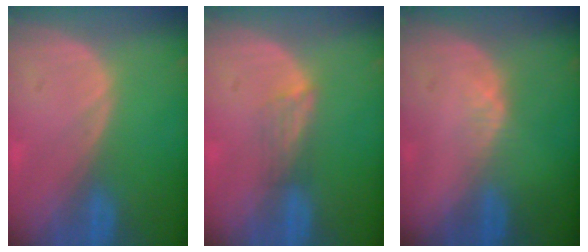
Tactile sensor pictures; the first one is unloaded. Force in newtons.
{"total": 2.4, "press": 1.9, "slide": 1.5}
{"total": 1.4, "press": 1.2, "slide": 0.7}